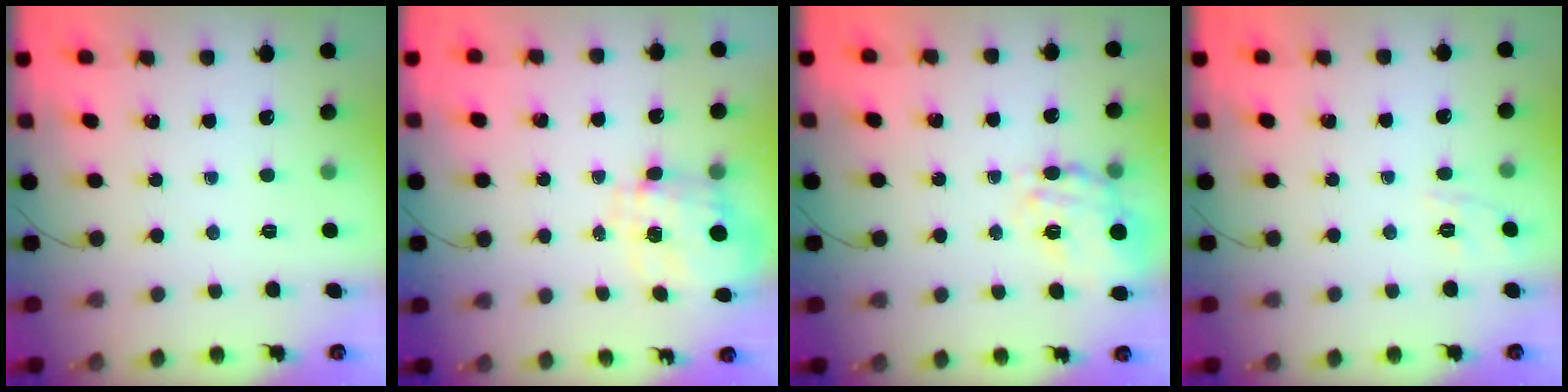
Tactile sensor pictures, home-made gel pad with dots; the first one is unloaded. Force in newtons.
{"total": 3.5, "press": 3.3, "slide": 1.0}
{"total": 9.8, "press": 9.5, "slide": 2.5}
{"total": 1.8, "press": 0.3, "slide": 1.8}